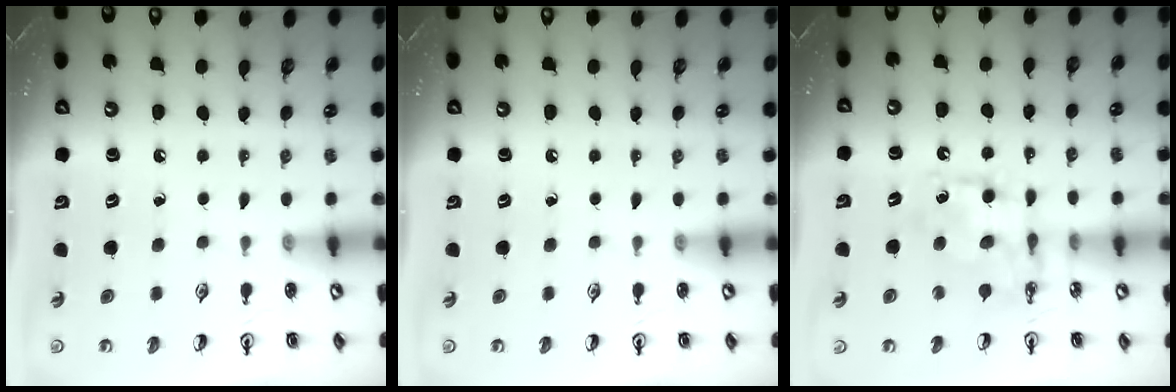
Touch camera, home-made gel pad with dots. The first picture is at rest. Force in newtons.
{"total": 0.0}
{"total": 8.1, "press": 8.1, "slide": 0.3}